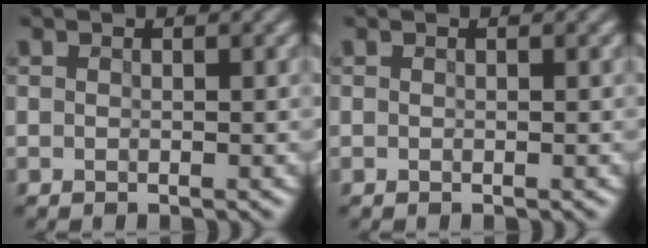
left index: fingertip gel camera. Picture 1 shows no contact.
{"total": 0.0}